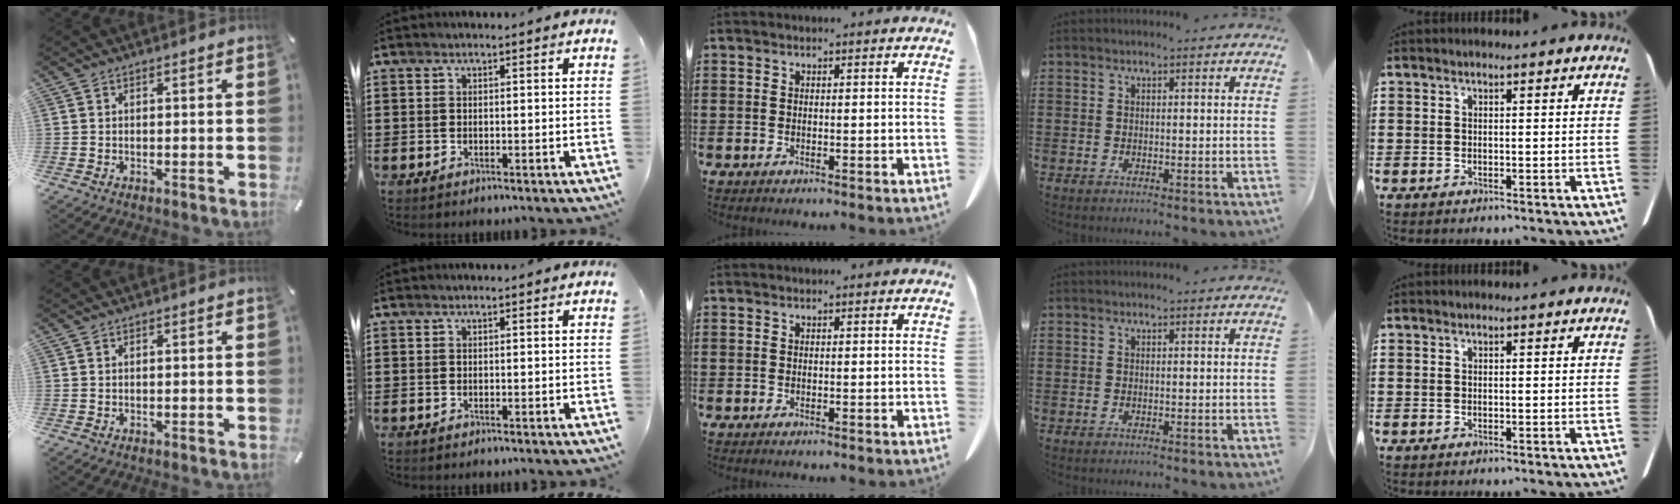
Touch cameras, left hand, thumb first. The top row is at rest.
{}